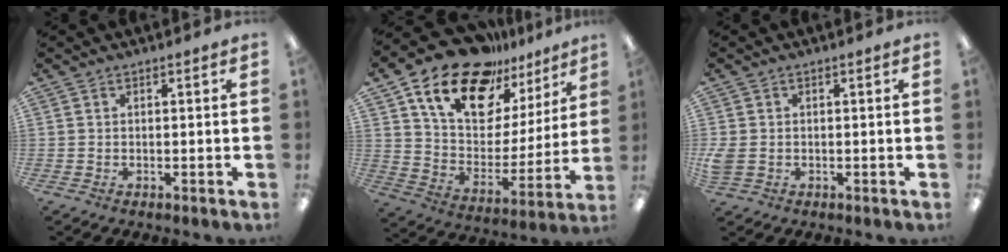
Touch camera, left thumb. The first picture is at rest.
{"total": 19.8, "force": [14.8, 9.8, 8.9], "torque": [-0.165, -0.101, 0.263]}
{"total": 3.3, "force": [-0.4, 2.6, 1.9], "torque": [-0.047, 0.001, -0.009]}